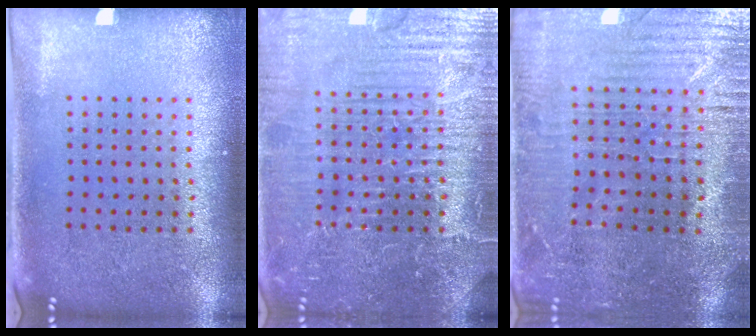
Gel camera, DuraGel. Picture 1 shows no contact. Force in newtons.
{"total": 7.7, "press": 7.6, "slide": 0.9}
{"total": 2.7, "press": 2.6, "slide": 0.6}